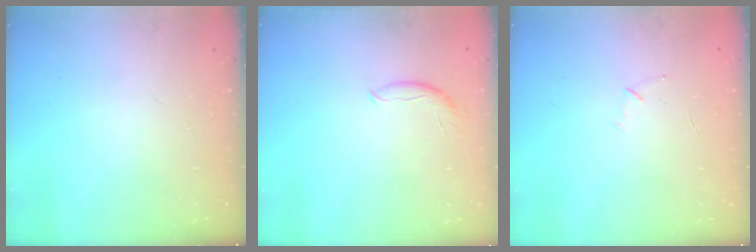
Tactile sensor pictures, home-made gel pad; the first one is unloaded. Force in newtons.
{"total": 5.7, "press": 5.6, "slide": 0.6}
{"total": 3.7, "press": 3.6, "slide": 0.9}